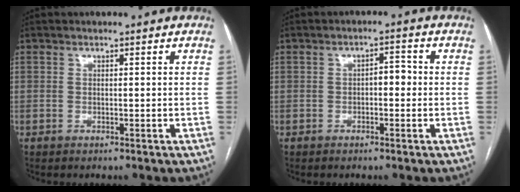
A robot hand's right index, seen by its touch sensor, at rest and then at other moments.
{"total": 2.6, "force": [-0.3, 1.1, 2.3], "torque": [-0.029, 0.015, -0.006]}